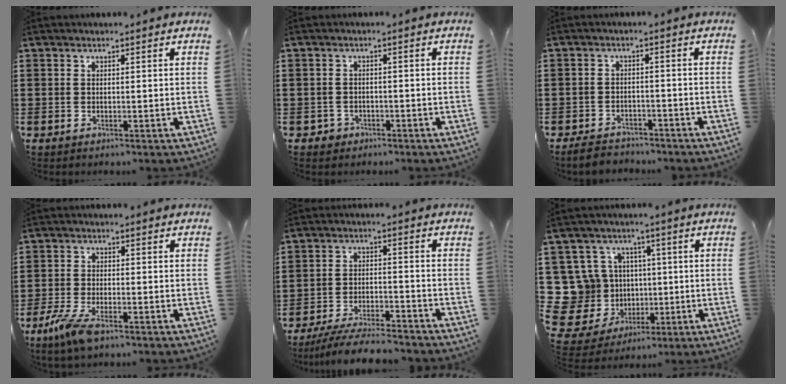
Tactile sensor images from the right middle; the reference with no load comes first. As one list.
[{"total": 1.5, "force": [-1.2, 0.9, 0.1], "torque": [-0.007, 0.001, -0.027]}, {"total": 2.9, "force": [-2.8, 0.7, 0.1], "torque": [-0.008, 0.002, -0.060]}, {"total": 5.4, "force": [-3.4, 1.5, 3.9], "torque": [-0.103, -0.013, -0.071]}, {"total": 6.5, "force": [-6.1, 0.5, 2.2], "torque": [-0.043, -0.002, -0.117]}, {"total": 12.0, "force": [1.1, 11.3, 4.0], "torque": [-0.148, 0.002, 0.031]}]